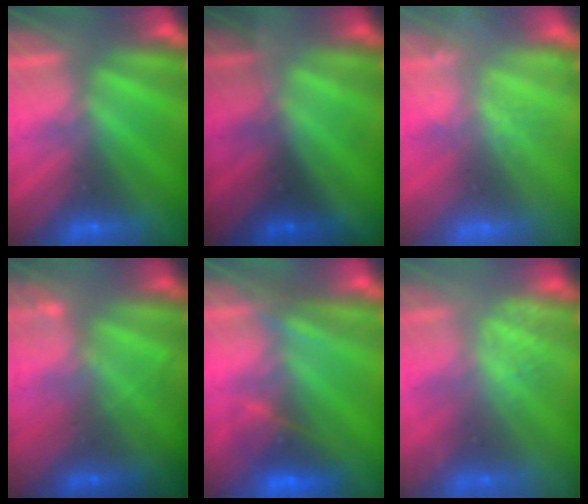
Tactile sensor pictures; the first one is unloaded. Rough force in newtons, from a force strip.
{"total": 1.4}
{"total": 2.1}
{"total": 2.0}
{"total": 3.5}
{"total": 2.4}